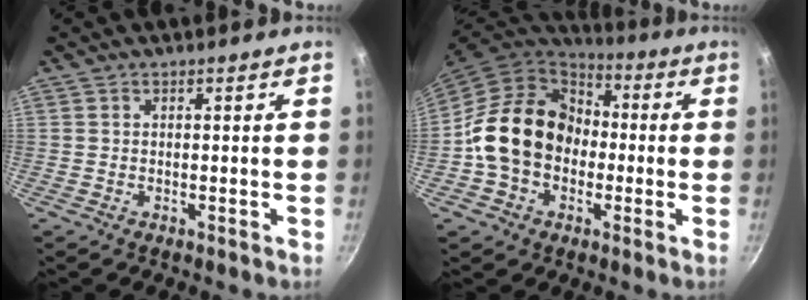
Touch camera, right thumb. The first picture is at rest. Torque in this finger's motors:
{"motor_torque": [1.94, 3.07, 1.00, -1.02, 0.19]}